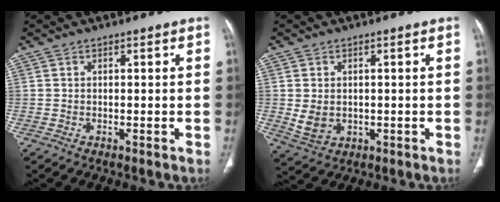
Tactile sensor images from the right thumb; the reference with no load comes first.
{"total": 5.0, "force": [0.0, 3.9, 3.1], "torque": [-0.051, -0.005, 0.016]}